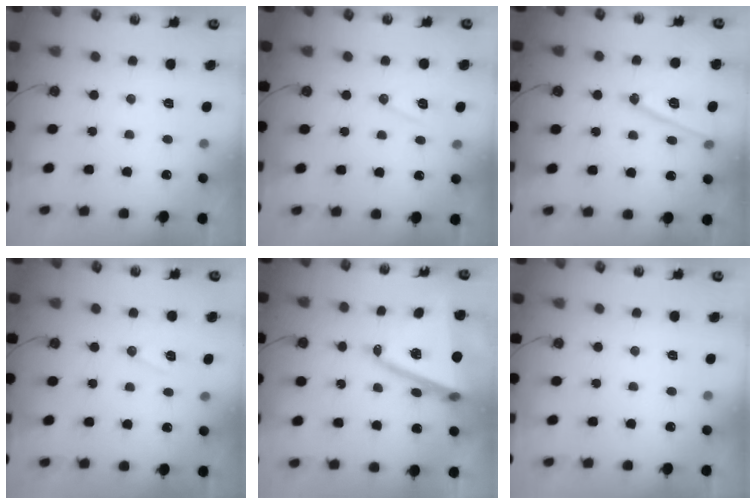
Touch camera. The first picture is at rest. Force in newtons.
{"total": 8.6, "press": 7.9, "slide": 3.5}
{"total": 13.7, "press": 13.3, "slide": 3.5}
{"total": 7.2, "press": 6.2, "slide": 3.8}
{"total": 16.1, "press": 15.8, "slide": 3.2}
{"total": 0.0}